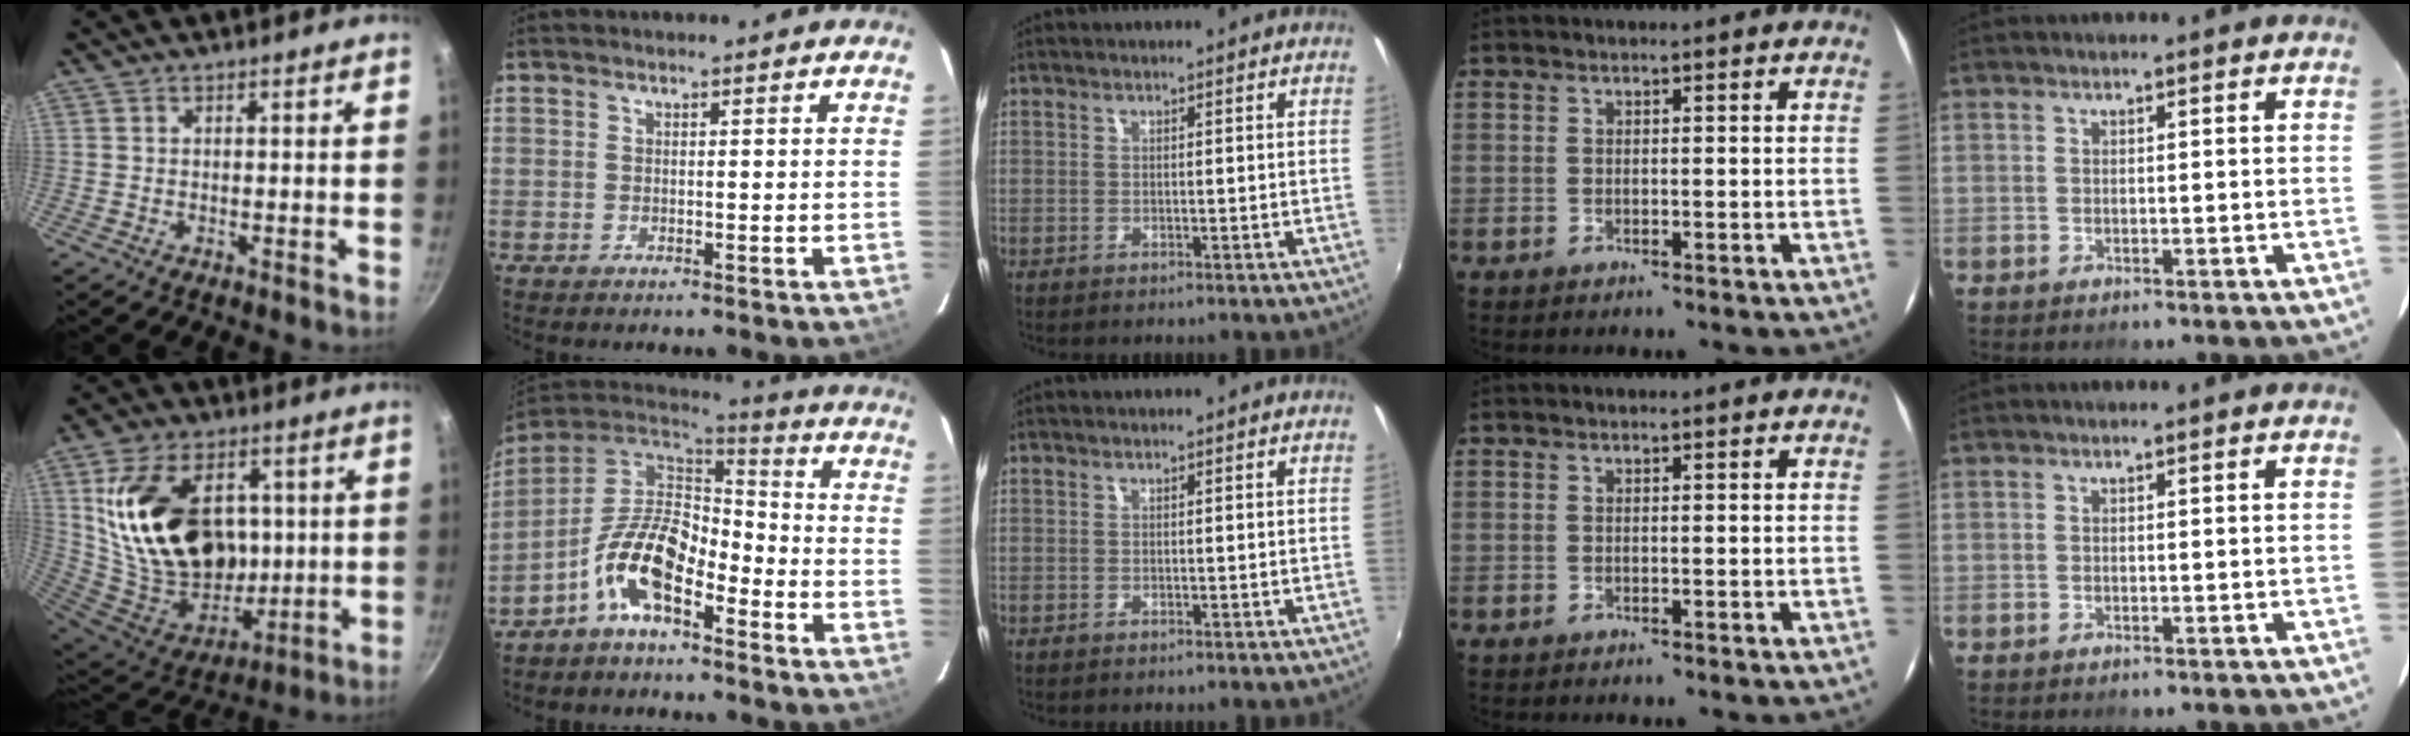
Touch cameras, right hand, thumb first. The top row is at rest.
{"thumb": {"total": 27.0, "force": [5.8, 18.6, 18.7], "torque": [-0.296, -0.025, 0.120]}, "index": {"total": 12.0, "force": [-6.4, 5.2, 8.8], "torque": [-0.174, 0.012, -0.126]}}